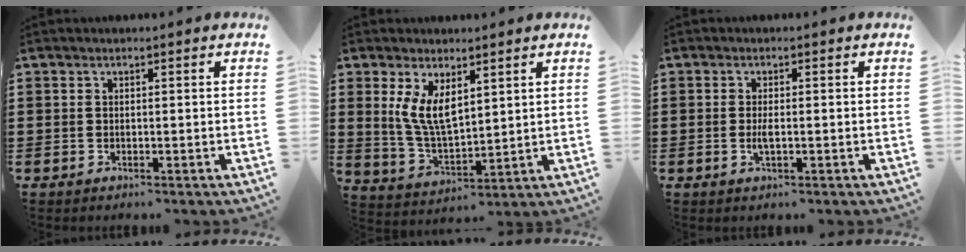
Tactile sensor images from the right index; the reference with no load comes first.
{"total": 6.5, "force": [2.8, 3.0, 5.1], "torque": [-0.114, -0.005, 0.051]}
{"total": 2.0, "force": [-0.3, 0.6, 1.9], "torque": [-0.051, -0.007, -0.011]}